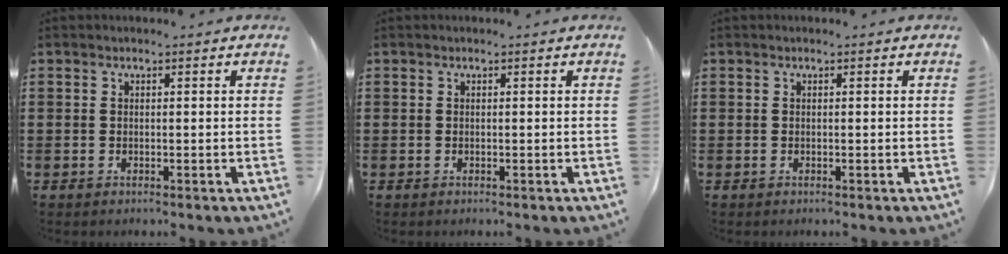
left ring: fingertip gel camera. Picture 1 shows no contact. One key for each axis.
{"total": 0.0}
{"total": 0.0}